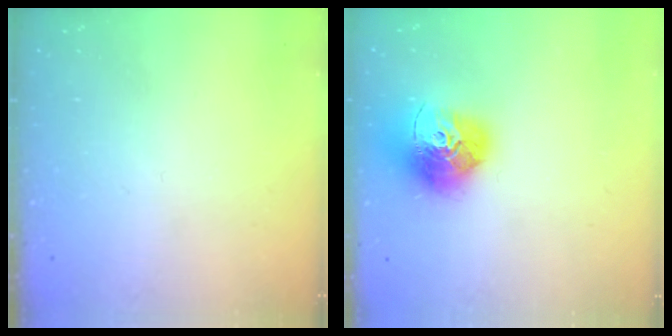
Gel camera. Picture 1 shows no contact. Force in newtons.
{"total": 17.6, "press": 17.5, "slide": 1.9}